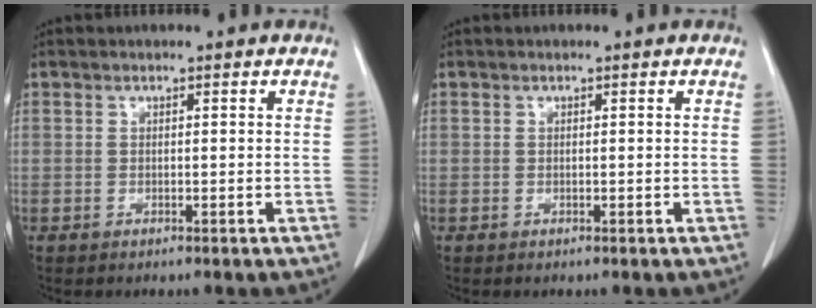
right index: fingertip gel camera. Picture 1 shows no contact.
{"total": 0.0}